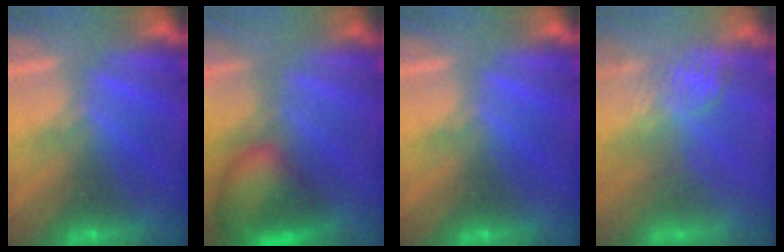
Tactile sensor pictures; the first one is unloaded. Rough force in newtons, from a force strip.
{"total": 7.3}
{"total": 0.0}
{"total": 2.5}